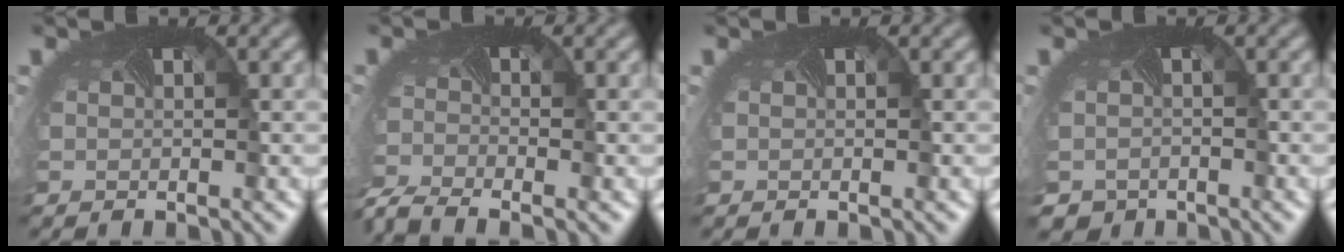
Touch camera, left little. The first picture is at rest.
{"total": 4.5, "force": [-4.0, 0.8, 1.7], "torque": [-0.053, -0.029, -0.083]}
{"total": 0.0}
{"total": 2.5, "force": [-1.8, 1.6, 0.2], "torque": [-0.002, -0.020, -0.024]}